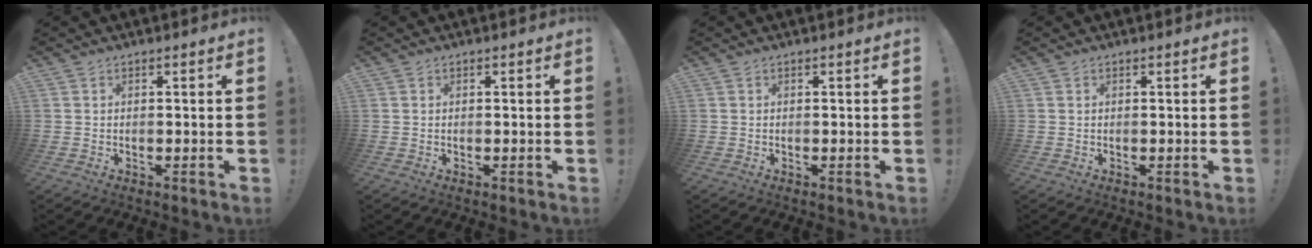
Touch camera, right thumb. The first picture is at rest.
{"total": 0.0}
{"total": 0.0}
{"total": 0.0}